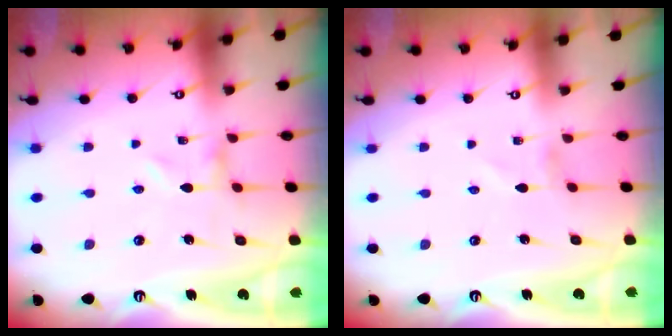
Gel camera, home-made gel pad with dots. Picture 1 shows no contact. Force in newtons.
{"total": 1.2, "press": 1.2, "slide": 0.1}